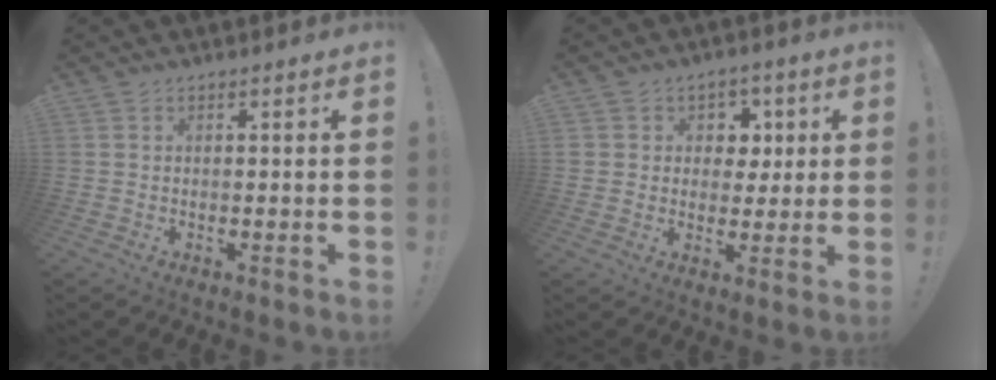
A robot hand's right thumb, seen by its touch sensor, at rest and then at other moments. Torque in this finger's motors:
{"motor_torque": [0.38, 0.26, 0.29, -0.21, 0.00]}